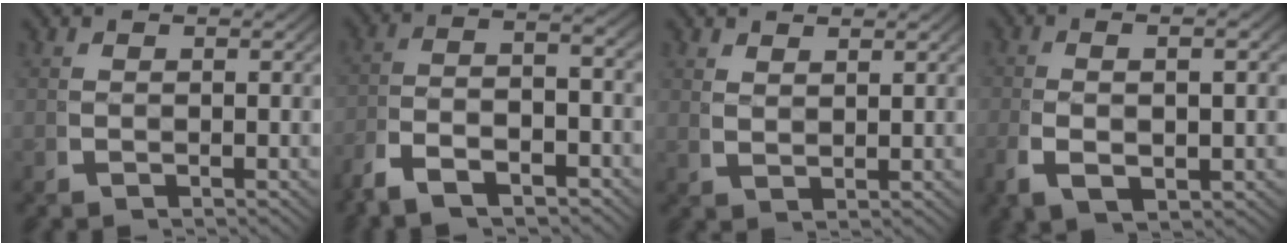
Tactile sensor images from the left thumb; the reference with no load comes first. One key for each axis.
{"total": 5.4, "fx": -2.2, "fy": 2.6, "fz": 4.2, "tx": -0.081, "ty": -0.005, "tz": -0.041}
{"total": 1.9, "fx": 1.8, "fy": 0.0, "fz": 0.4, "tx": -0.006, "ty": 0.001, "tz": 0.044}
{"total": 4.3, "fx": -0.4, "fy": 1.7, "fz": 4.0, "tx": -0.085, "ty": -0.005, "tz": 0.002}